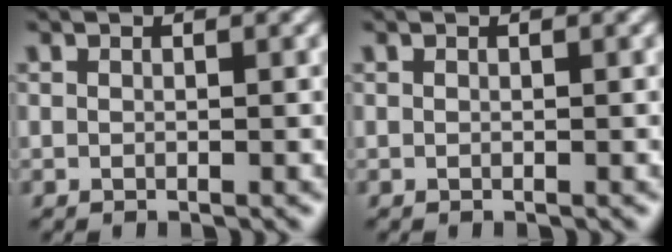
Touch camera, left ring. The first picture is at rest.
{"total": 0.0}